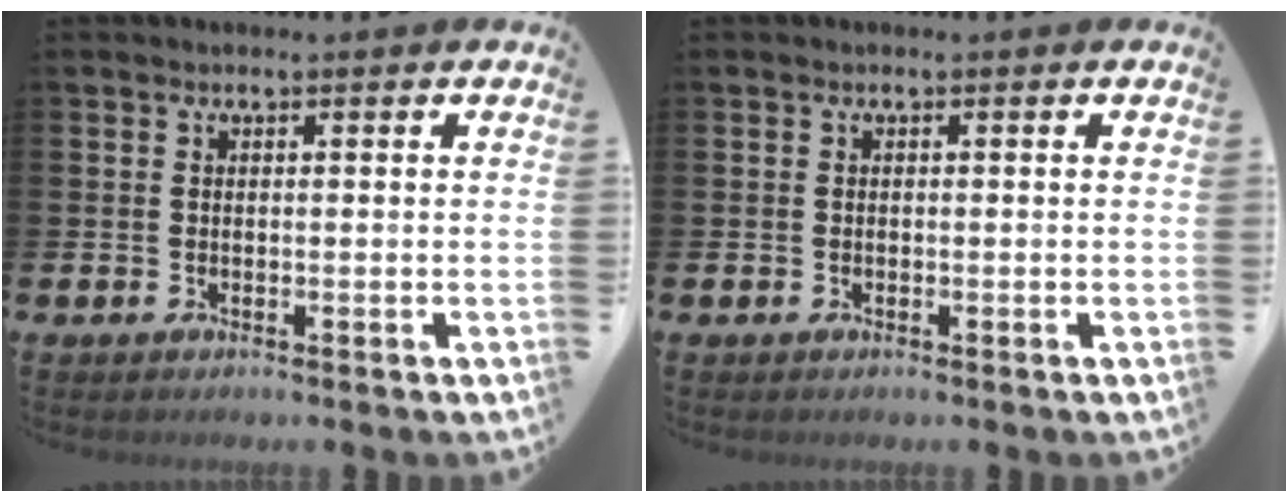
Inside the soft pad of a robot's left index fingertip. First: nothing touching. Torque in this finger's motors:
{"motor_torque": [-0.05, 0.08, -0.03, -0.01]}